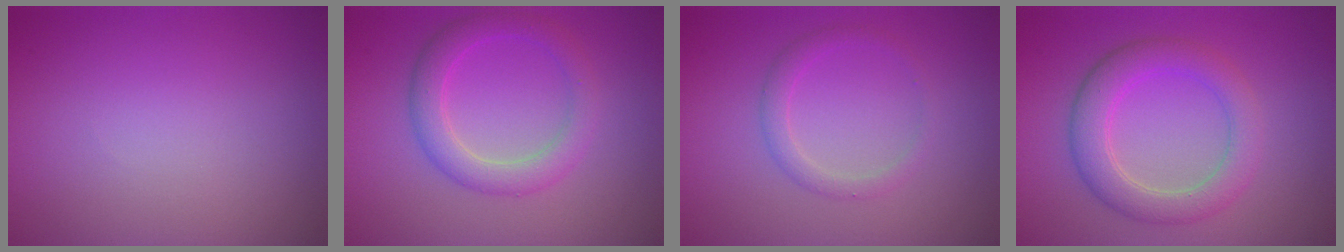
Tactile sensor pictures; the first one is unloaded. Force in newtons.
{"total": 3.5, "press": 3.5, "slide": 0.1}
{"total": 1.7, "press": 1.7, "slide": 0.0}
{"total": 4.4, "press": 4.4, "slide": 0.1}